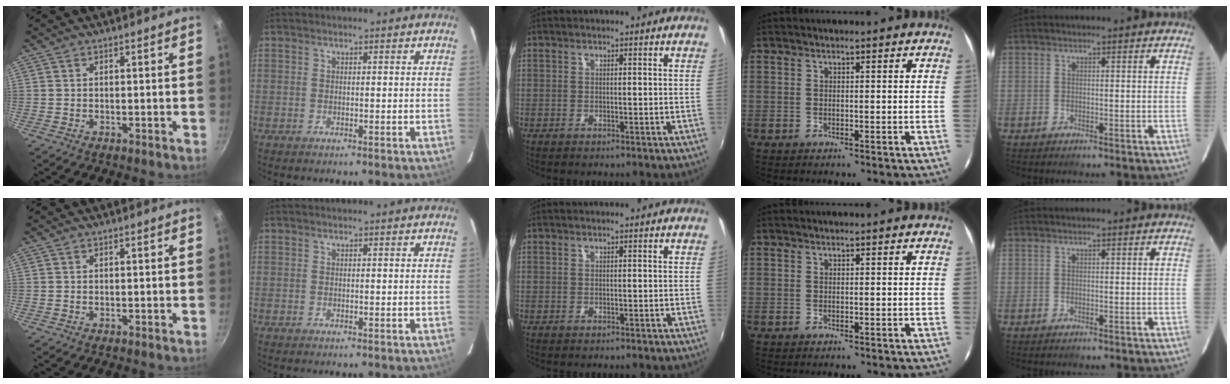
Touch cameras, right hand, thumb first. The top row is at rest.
{}